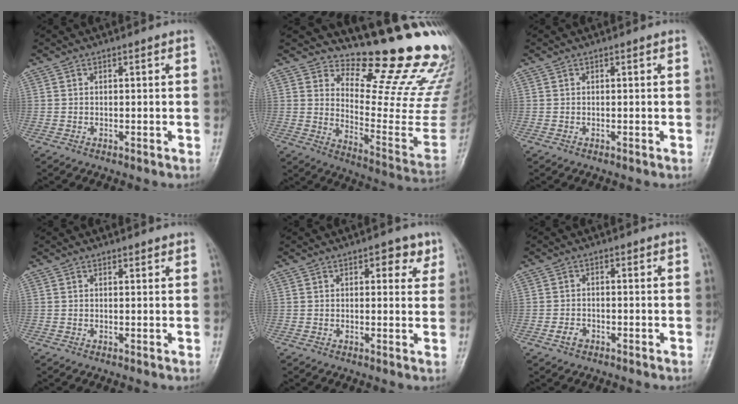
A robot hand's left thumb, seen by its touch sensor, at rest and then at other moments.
{"total": 21.5, "force": [18.2, 4.7, 10.3], "torque": [-0.092, -0.188, 0.244]}
{"total": 0.0}
{"total": 1.1, "force": [1.0, 0.4, 0.3], "torque": [0.001, -0.005, 0.012]}
{"total": 4.1, "force": [2.2, 2.3, 2.6], "torque": [-0.006, -0.007, 0.021]}
{"total": 2.2, "force": [-1.2, 1.6, 1.0], "torque": [-0.015, 0.008, -0.021]}